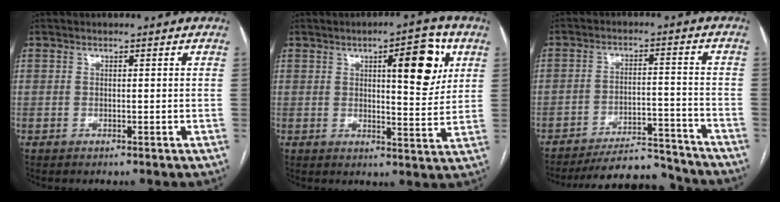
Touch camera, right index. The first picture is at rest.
{"total": 10.0, "force": [3.8, 2.5, 9.0], "torque": [-0.120, 0.006, 0.050]}
{"total": 13.0, "force": [-12.6, 2.0, 2.4], "torque": [-0.026, 0.018, -0.182]}